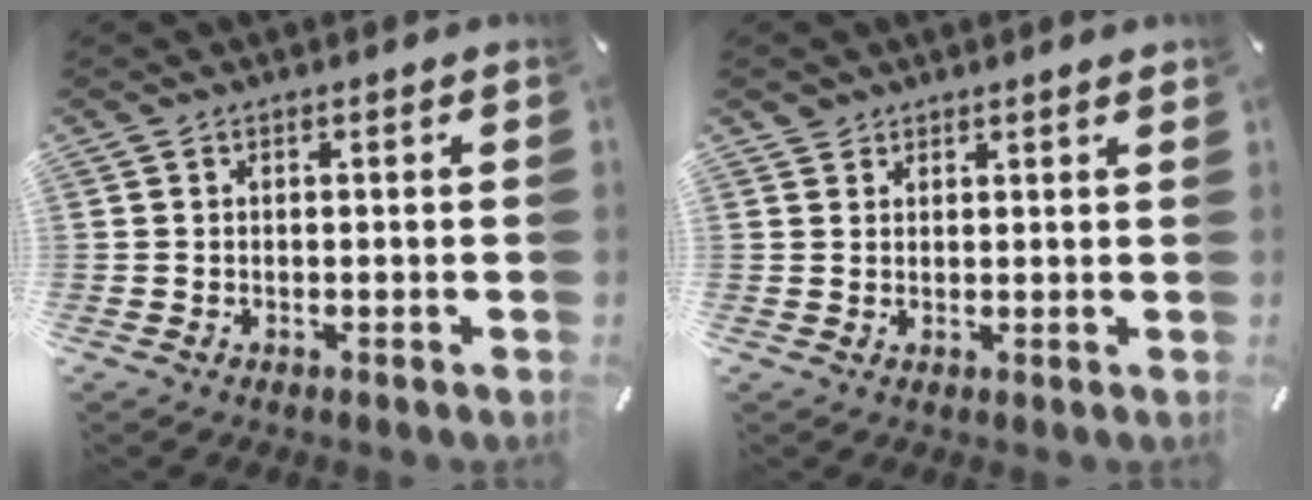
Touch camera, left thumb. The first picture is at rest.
{"total": 1.7, "force": [1.5, 0.8, 0.2], "torque": [-0.006, -0.002, 0.030]}